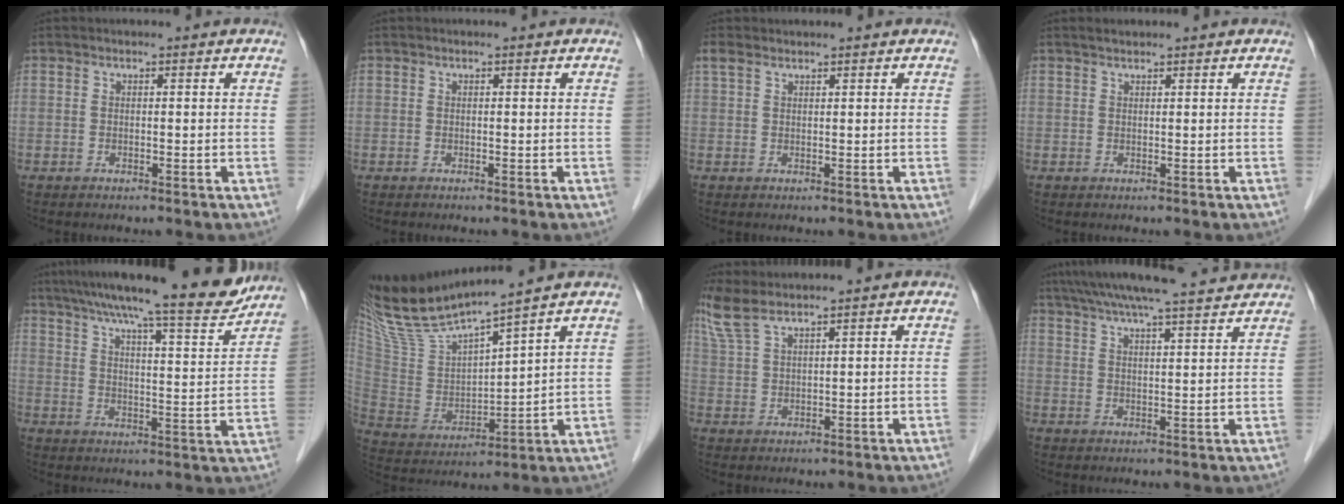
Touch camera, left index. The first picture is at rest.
{"total": 0.0}
{"total": 1.7, "force": [1.4, 0.6, 0.6], "torque": [-0.021, 0.021, 0.032]}
{"total": 1.0, "force": [0.9, 0.2, 0.3], "torque": [-0.013, 0.008, 0.020]}
{"total": 18.9, "force": [16.5, 1.0, 9.2], "torque": [-0.141, -0.009, 0.232]}
{"total": 14.9, "force": [13.2, -0.2, 6.9], "torque": [-0.143, -0.007, 0.261]}
{"total": 5.6, "force": [5.0, 0.5, 2.6], "torque": [-0.071, 0.017, 0.109]}
{"total": 18.2, "force": [16.2, 1.1, 8.0], "torque": [-0.140, 0.037, 0.229]}